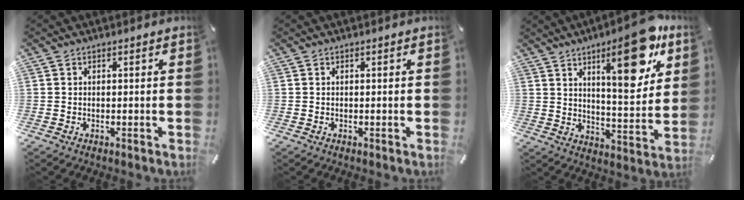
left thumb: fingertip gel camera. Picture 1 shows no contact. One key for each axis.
{"total": 0.0}
{"total": 19.3, "fx": 10.3, "fy": 7.1, "fz": 14.7, "tx": -0.191, "ty": -0.055, "tz": 0.154}